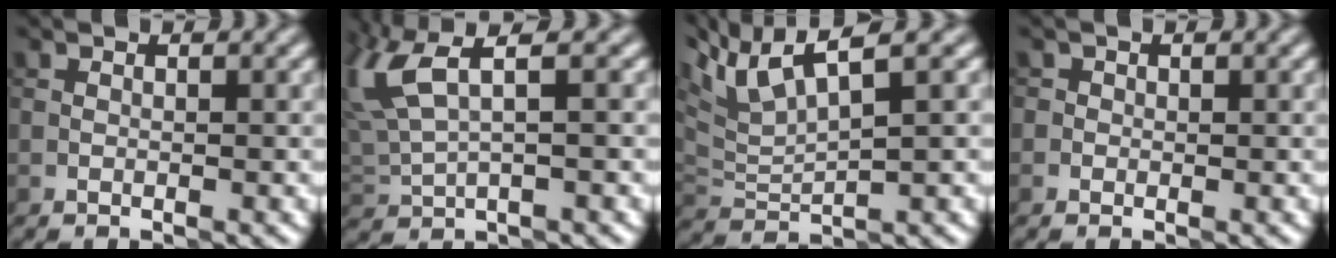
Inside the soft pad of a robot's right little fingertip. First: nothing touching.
{"total": 5.3, "force": [2.6, 1.6, 4.3], "torque": [-0.116, 0.015, 0.055]}
{"total": 5.8, "force": [3.8, 1.2, 4.2], "torque": [-0.103, 0.021, 0.076]}
{"total": 1.1, "force": [0.4, 1.0, 0.3], "torque": [0.007, 0.003, 0.001]}